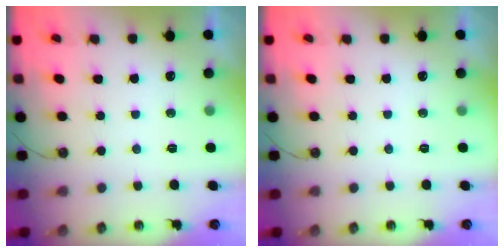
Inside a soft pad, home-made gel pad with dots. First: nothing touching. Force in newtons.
{"total": 0.0}